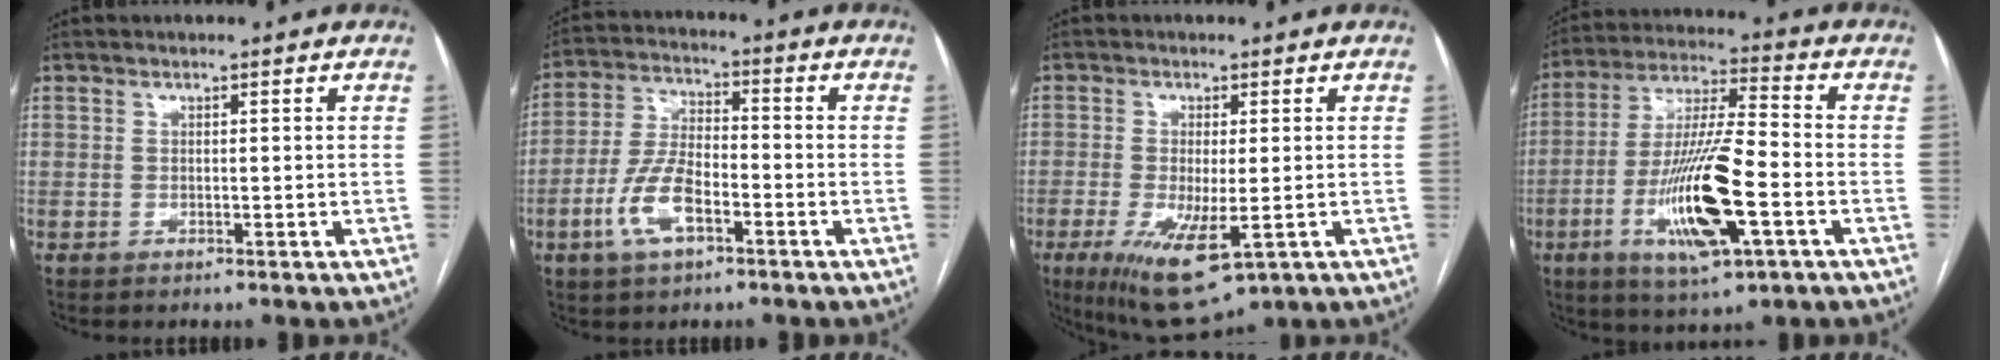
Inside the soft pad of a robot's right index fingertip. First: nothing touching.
{"total": 9.3, "force": [-4.0, 3.7, 7.6], "torque": [-0.168, 0.004, -0.076]}
{"total": 10.4, "force": [-3.9, 3.0, 9.2], "torque": [-0.164, -0.028, -0.050]}
{"total": 16.3, "force": [-5.4, 2.3, 15.2], "torque": [-0.301, -0.013, -0.093]}